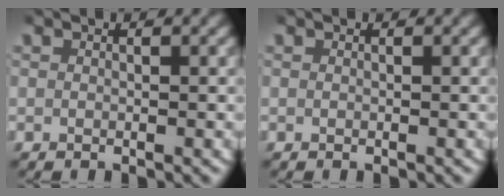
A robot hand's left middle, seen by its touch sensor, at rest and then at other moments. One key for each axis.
{"total": 0.0}